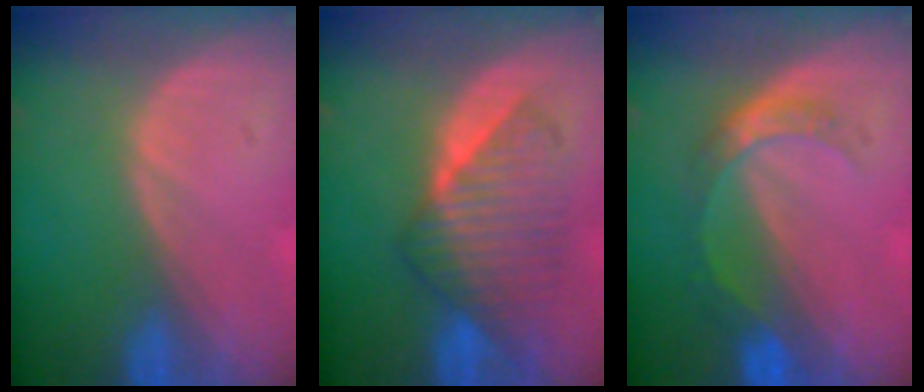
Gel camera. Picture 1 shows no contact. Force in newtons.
{"total": 7.6, "press": 7.5, "slide": 0.7}
{"total": 5.2, "press": 4.6, "slide": 2.2}